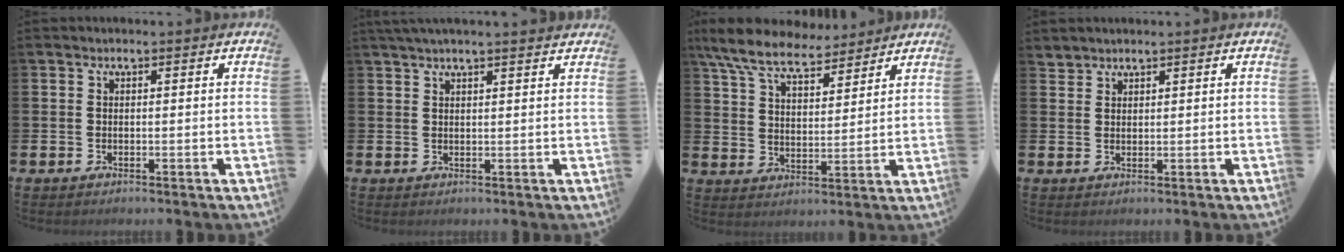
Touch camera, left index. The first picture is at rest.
{"total": 2.3, "force": [2.1, -0.2, 0.8], "torque": [-0.018, -0.003, 0.039]}
{"total": 8.8, "force": [7.9, 2.2, 3.0], "torque": [-0.096, -0.032, 0.147]}
{"total": 1.9, "force": [1.9, 0.3, -0.4], "torque": [0.003, -0.004, 0.036]}